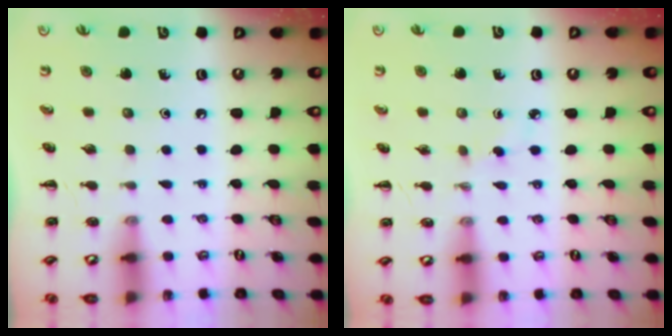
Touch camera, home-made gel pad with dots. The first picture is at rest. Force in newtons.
{"total": 2.3, "press": 2.1, "slide": 0.9}